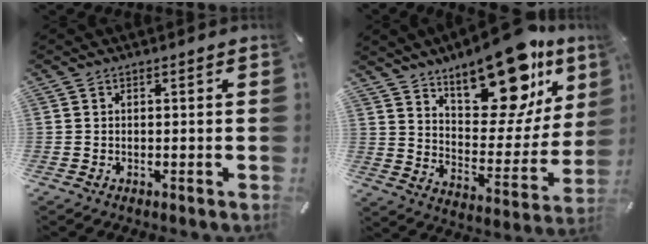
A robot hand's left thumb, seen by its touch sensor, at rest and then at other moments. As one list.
[{"total": 21.9, "force": [15.7, 9.7, 11.8], "torque": [-0.158, -0.114, 0.264]}]